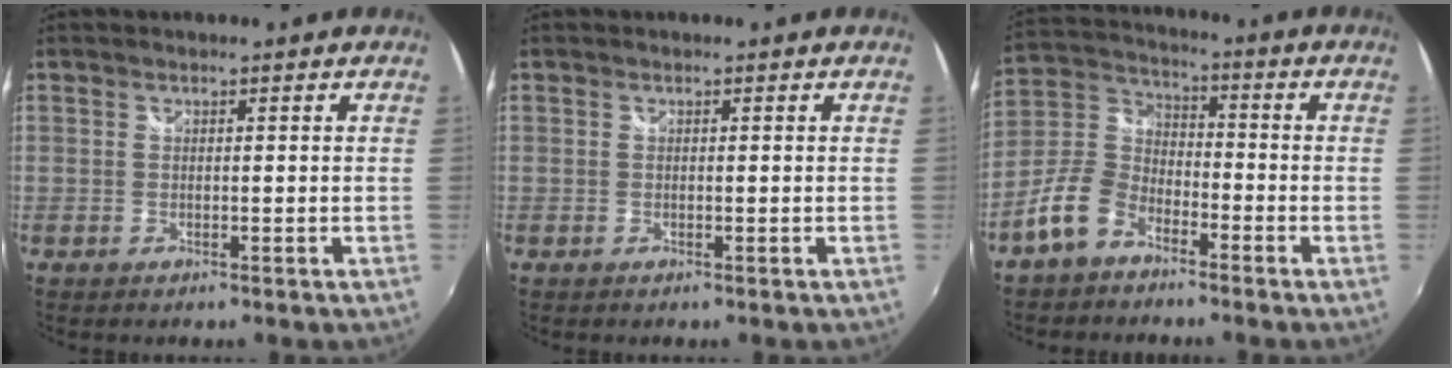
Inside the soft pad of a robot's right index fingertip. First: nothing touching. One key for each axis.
{"total": 0.0}
{"total": 9.1, "fx": -6.1, "fy": 5.2, "fz": 4.5, "tx": -0.107, "ty": 0.019, "tz": -0.124}